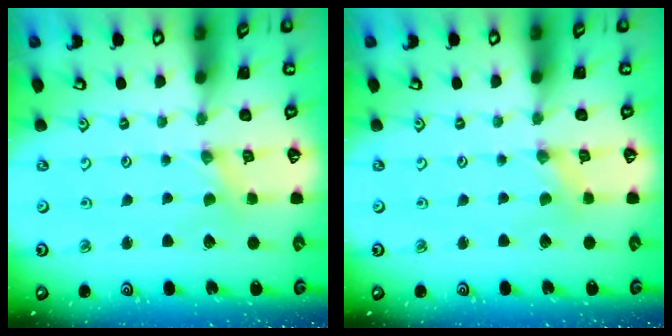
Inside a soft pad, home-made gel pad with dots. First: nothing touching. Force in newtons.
{"total": 0.0}